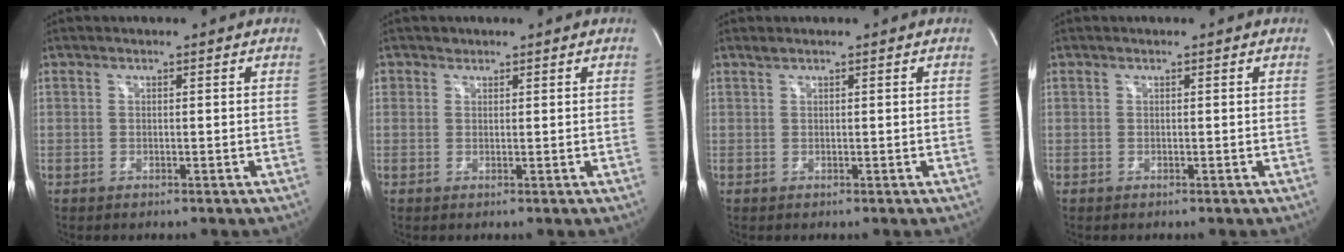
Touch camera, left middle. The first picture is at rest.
{"total": 1.0, "force": [0.7, 0.8, 0.0], "torque": [0.007, 0.002, 0.009]}
{"total": 0.6, "force": [0.5, -0.1, 0.3], "torque": [-0.013, 0.006, 0.015]}
{"total": 0.0}